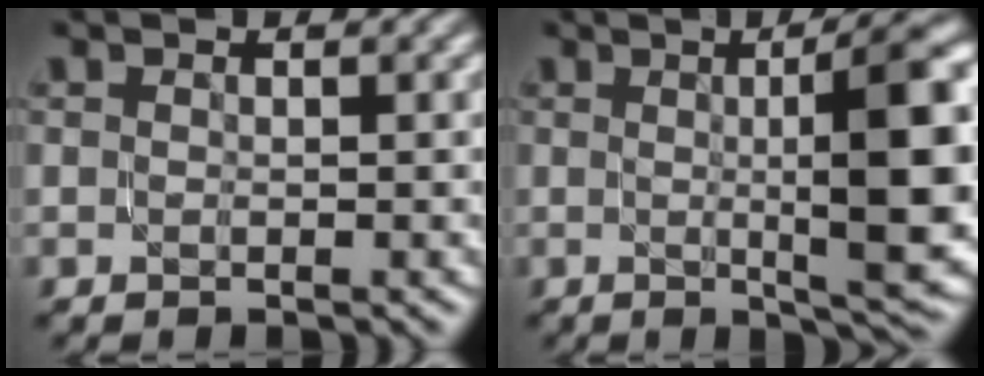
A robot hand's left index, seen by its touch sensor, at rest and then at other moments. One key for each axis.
{"total": 12.8, "fx": 0.8, "fy": 3.1, "fz": 12.4, "tx": -0.133, "ty": 0.003, "tz": 0.014}